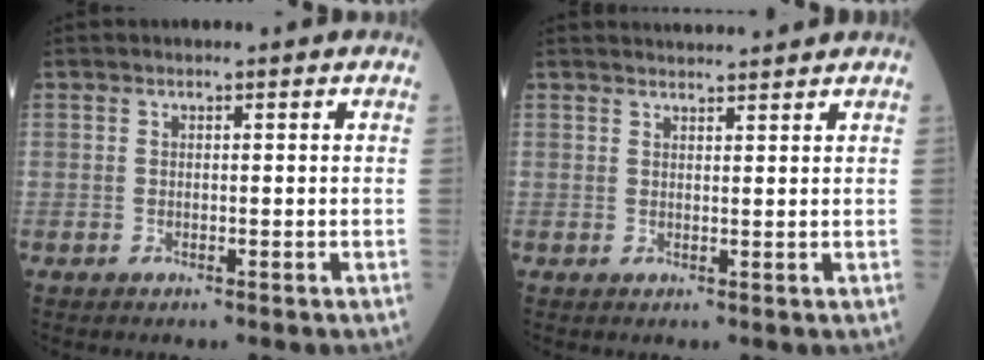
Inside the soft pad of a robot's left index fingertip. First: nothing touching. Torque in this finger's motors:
{"motor_torque": [-0.26, -0.50, 0.02, 0.02]}